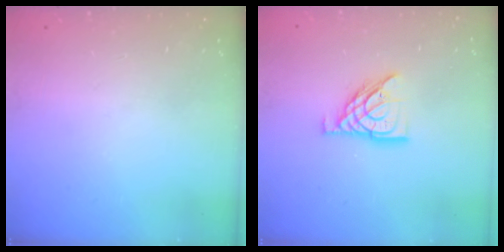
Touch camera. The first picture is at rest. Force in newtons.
{"total": 11.0, "press": 10.9, "slide": 1.3}